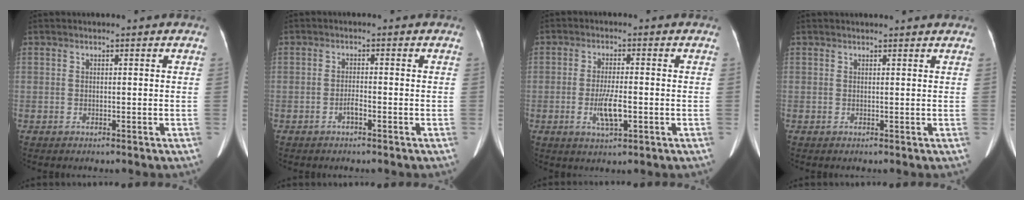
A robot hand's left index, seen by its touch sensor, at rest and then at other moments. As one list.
[{"total": 1.3, "force": [-0.9, 0.2, 1.0], "torque": [-0.020, 0.001, -0.015]}, {"total": 4.8, "force": [-1.3, 1.0, 4.6], "torque": [-0.093, -0.006, -0.021]}, {"total": 3.1, "force": [3.0, 0.0, 0.8], "torque": [-0.011, 0.016, 0.034]}]